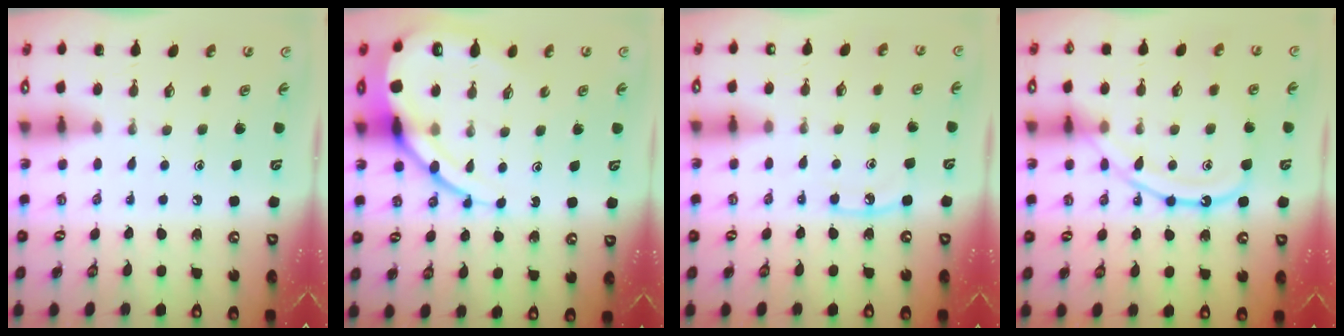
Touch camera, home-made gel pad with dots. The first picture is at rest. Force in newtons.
{"total": 14.7, "press": 14.6, "slide": 1.6}
{"total": 6.2, "press": 6.2, "slide": 0.6}
{"total": 13.2, "press": 13.2, "slide": 1.2}